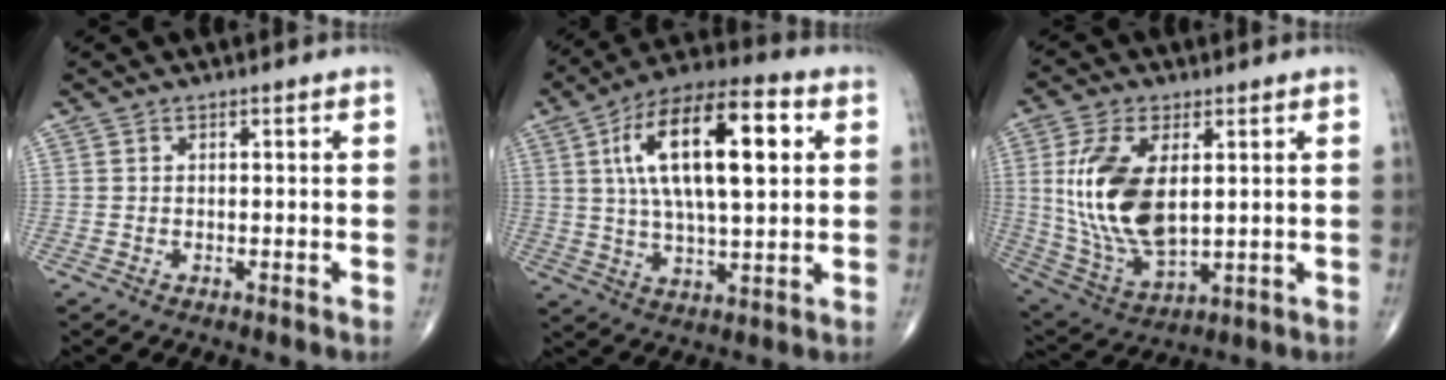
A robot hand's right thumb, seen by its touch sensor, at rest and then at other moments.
{"total": 20.7, "force": [5.3, 8.1, 18.3], "torque": [-0.307, 0.011, 0.082]}
{"total": 16.9, "force": [2.7, 8.8, 14.1], "torque": [-0.283, -0.018, 0.065]}